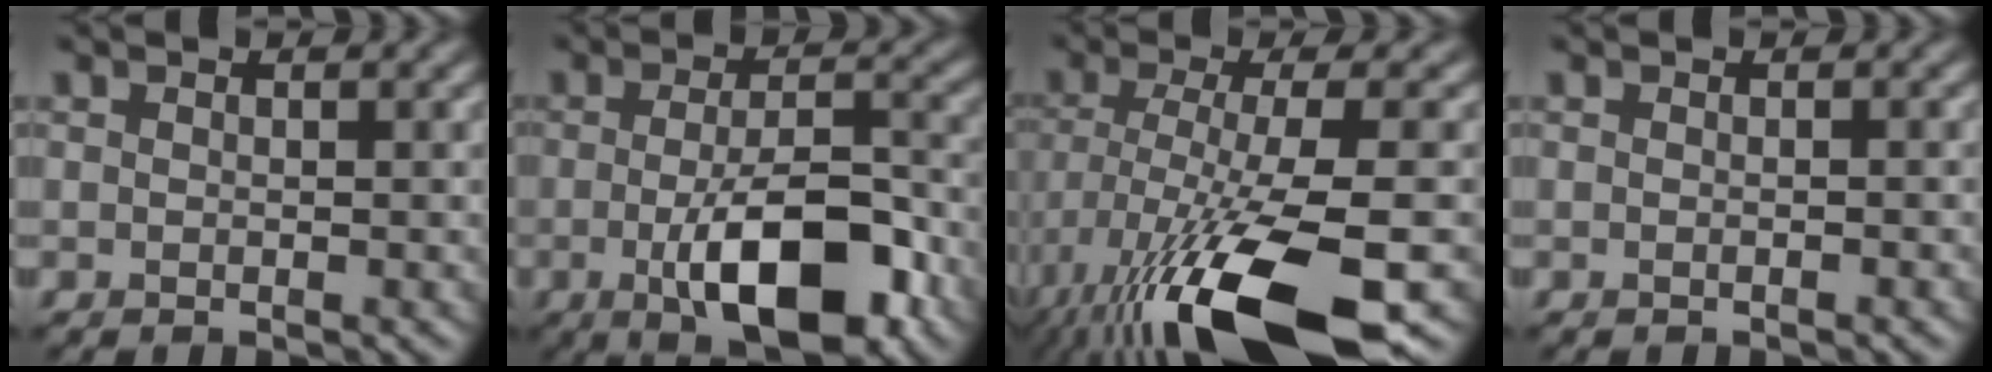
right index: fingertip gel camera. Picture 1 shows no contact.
{"total": 9.1, "force": [-3.1, 3.4, 7.9], "torque": [-0.127, -0.003, -0.050]}
{"total": 15.0, "force": [-8.1, 3.9, 12.0], "torque": [-0.235, -0.030, -0.131]}
{"total": 0.6, "force": [-0.3, 0.1, 0.5], "torque": [-0.007, -0.001, -0.008]}